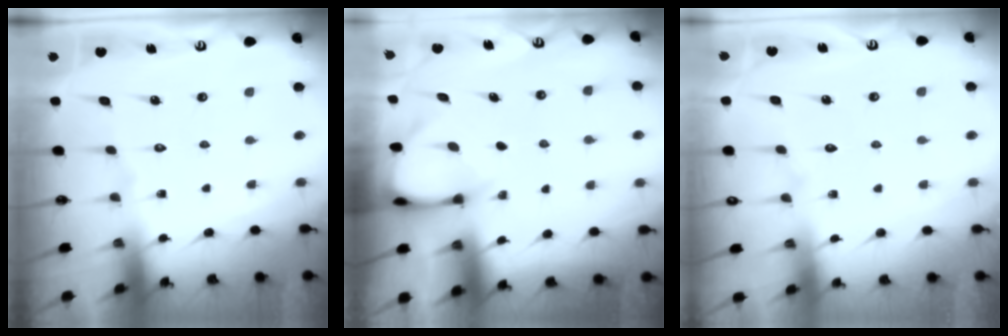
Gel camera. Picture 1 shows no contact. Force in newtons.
{"total": 3.0, "press": 3.0, "slide": 0.2}
{"total": 2.9, "press": 2.9, "slide": 0.4}